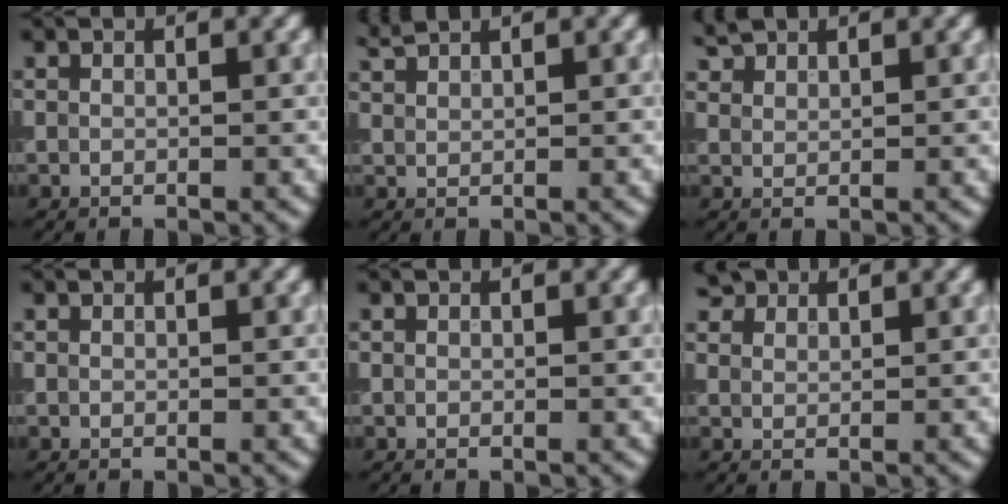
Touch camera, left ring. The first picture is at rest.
{"total": 1.5, "force": [1.4, 0.1, 0.4], "torque": [-0.011, 0.003, 0.034]}
{"total": 1.8, "force": [1.6, 0.7, 0.3], "torque": [-0.010, 0.009, 0.037]}
{"total": 0.0}
{"total": 0.0}
{"total": 2.2, "force": [1.8, 1.1, 0.6], "torque": [-0.017, -0.002, 0.038]}